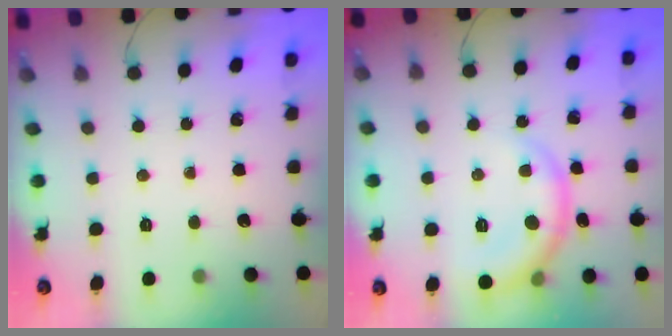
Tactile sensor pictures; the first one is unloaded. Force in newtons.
{"total": 7.4, "press": 7.3, "slide": 0.9}